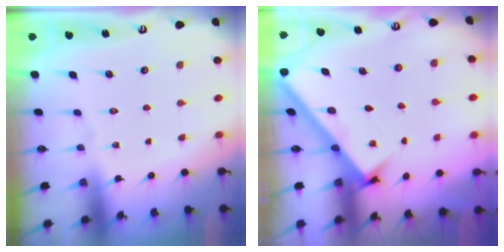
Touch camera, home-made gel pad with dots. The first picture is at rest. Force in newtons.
{"total": 2.7, "press": 2.7, "slide": 0.3}